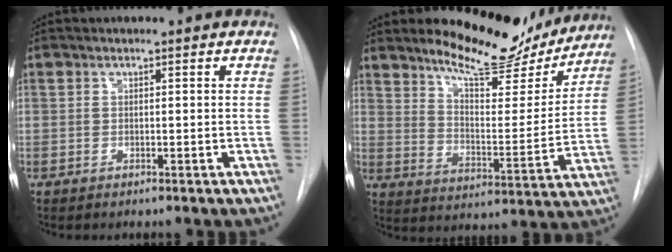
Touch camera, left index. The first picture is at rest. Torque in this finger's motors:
{"motor_torque": [1.06, -1.09, 0.55, 0.11]}